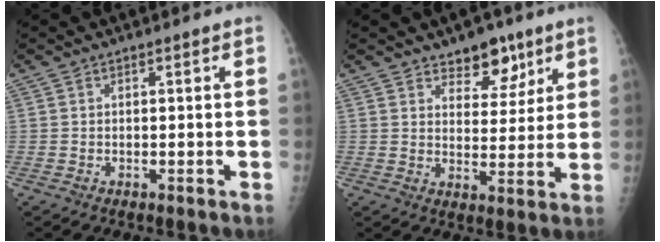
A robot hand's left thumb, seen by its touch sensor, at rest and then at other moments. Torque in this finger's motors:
{"motor_torque": [1.10, 0.65, 0.42, -0.37, 0.01]}